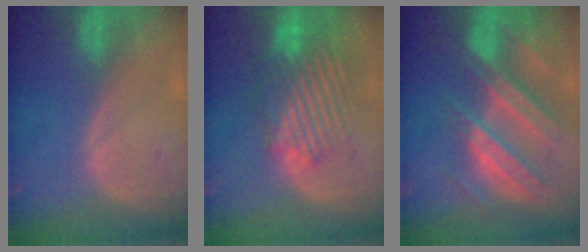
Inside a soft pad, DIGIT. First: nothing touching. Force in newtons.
{"total": 10.2, "press": 9.1, "slide": 4.7}
{"total": 10.4, "press": 9.1, "slide": 5.0}